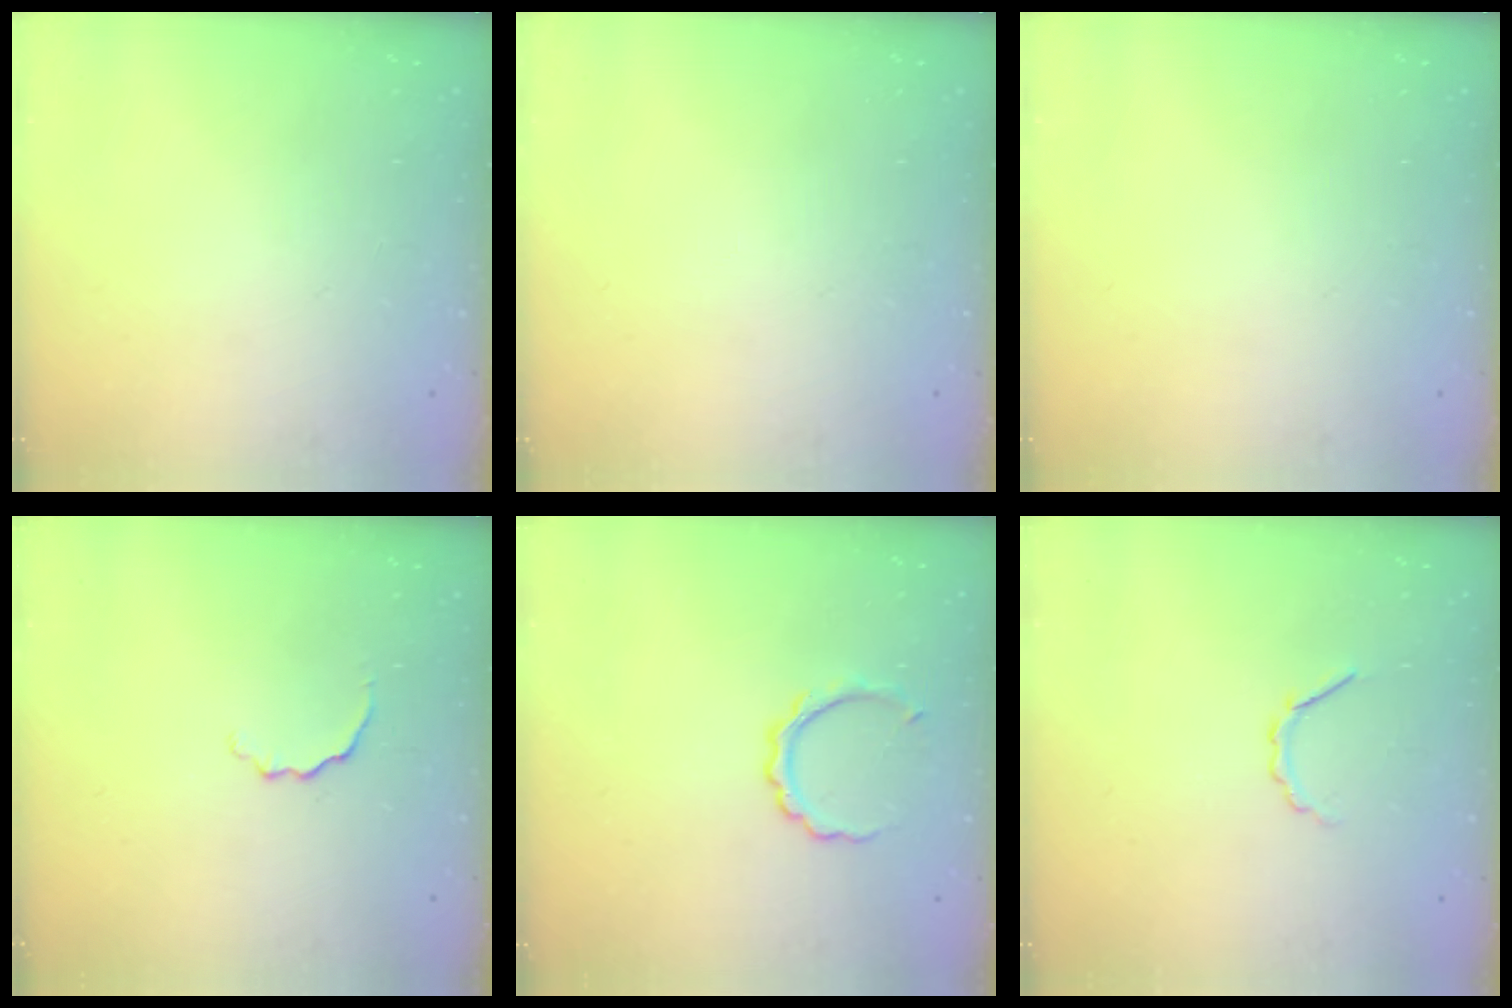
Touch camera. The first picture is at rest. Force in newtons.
{"total": 0.0}
{"total": 0.0}
{"total": 2.9, "press": 2.8, "slide": 0.8}
{"total": 5.1, "press": 5.0, "slide": 0.1}
{"total": 2.9, "press": 2.7, "slide": 1.0}